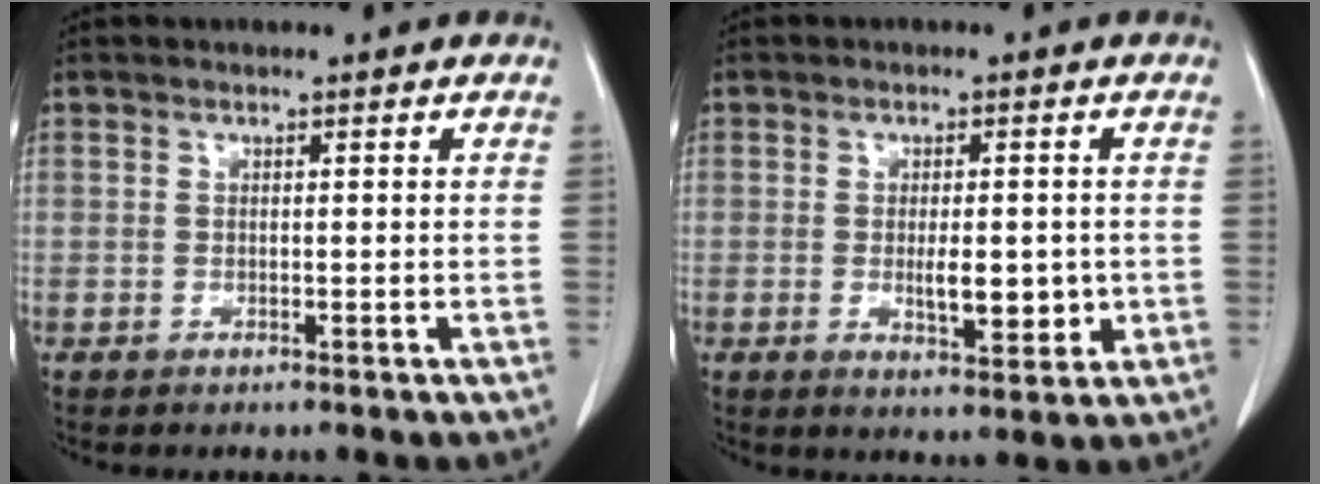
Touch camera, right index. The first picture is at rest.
{"total": 5.7, "force": [-0.7, 2.1, 5.2], "torque": [-0.078, -0.007, -0.005]}